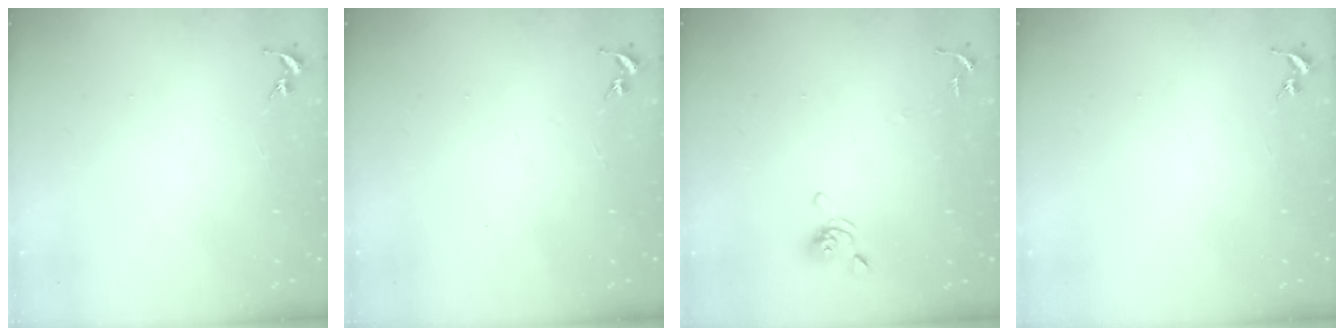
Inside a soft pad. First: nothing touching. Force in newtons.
{"total": 0.0}
{"total": 6.9, "press": 6.7, "slide": 1.6}
{"total": 0.0}